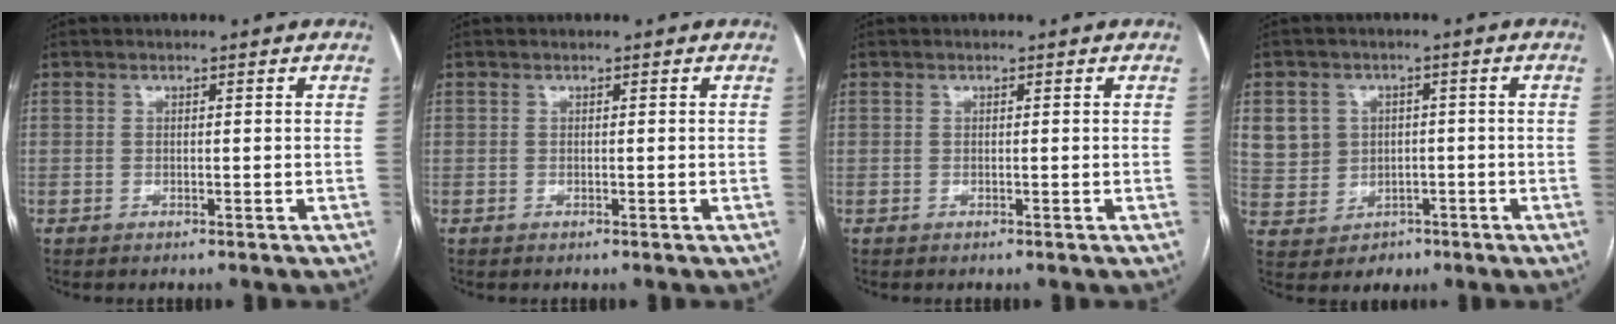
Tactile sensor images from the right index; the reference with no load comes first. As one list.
[{"total": 0.0}, {"total": 0.0}, {"total": 9.1, "force": [0.4, 8.9, 1.8], "torque": [-0.055, 0.026, 0.034]}]